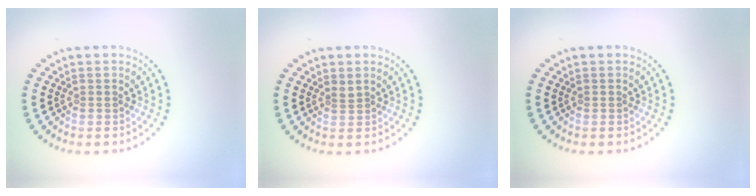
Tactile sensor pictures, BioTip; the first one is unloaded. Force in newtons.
{"total": 0.7, "press": 0.5, "slide": 0.5}
{"total": 0.0}